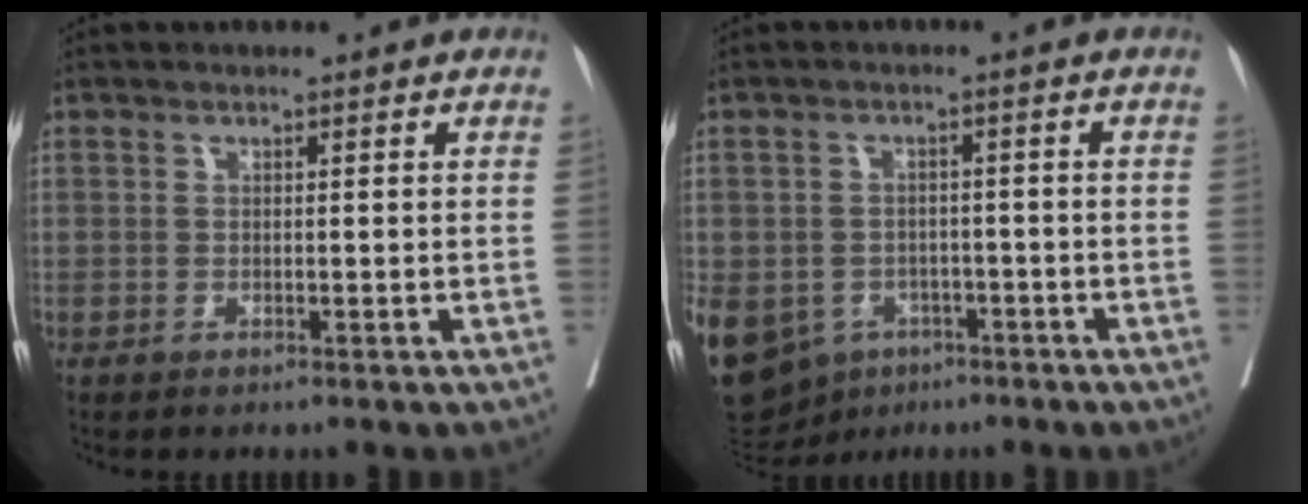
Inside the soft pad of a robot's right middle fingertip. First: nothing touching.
{"total": 22.1, "force": [-9.6, 17.6, 9.3], "torque": [-0.306, -0.010, -0.130]}